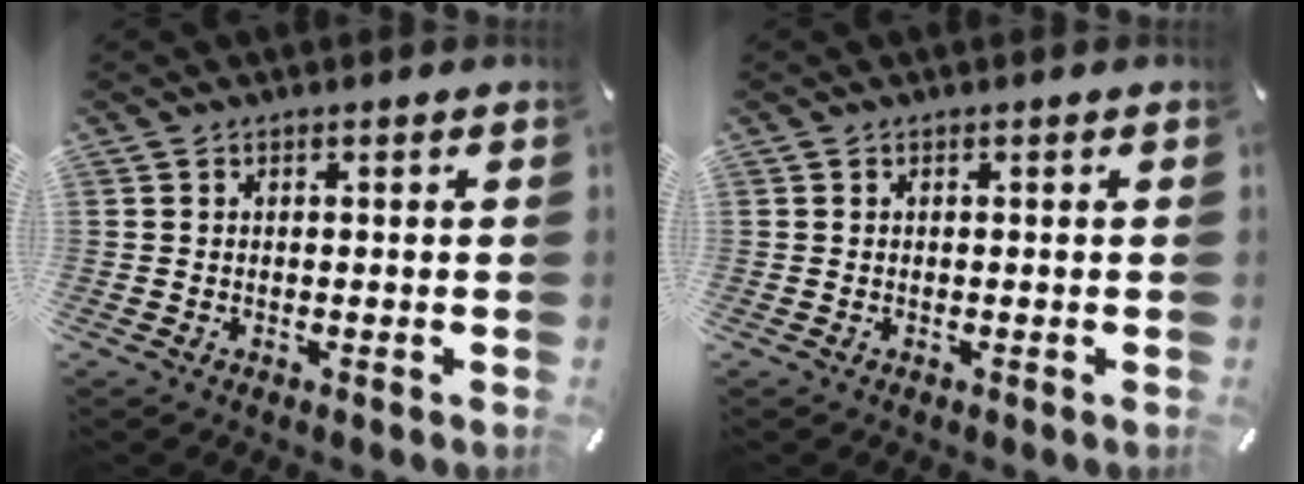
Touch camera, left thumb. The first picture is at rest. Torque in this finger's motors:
{"motor_torque": [0.00, 0.00, 0.16, -0.02, 0.00]}